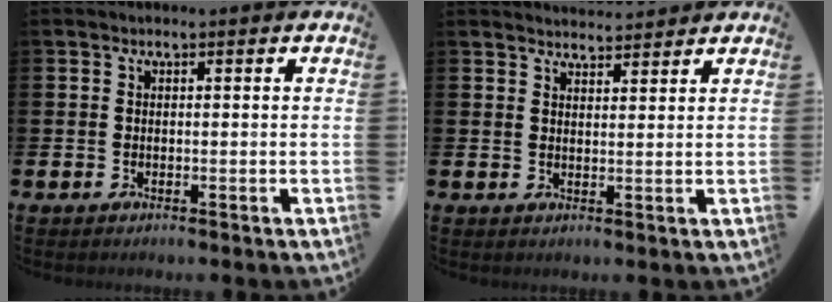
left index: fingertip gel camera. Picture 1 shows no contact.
{"total": 3.0, "force": [3.0, 0.3, -0.1], "torque": [0.004, -0.019, 0.053]}